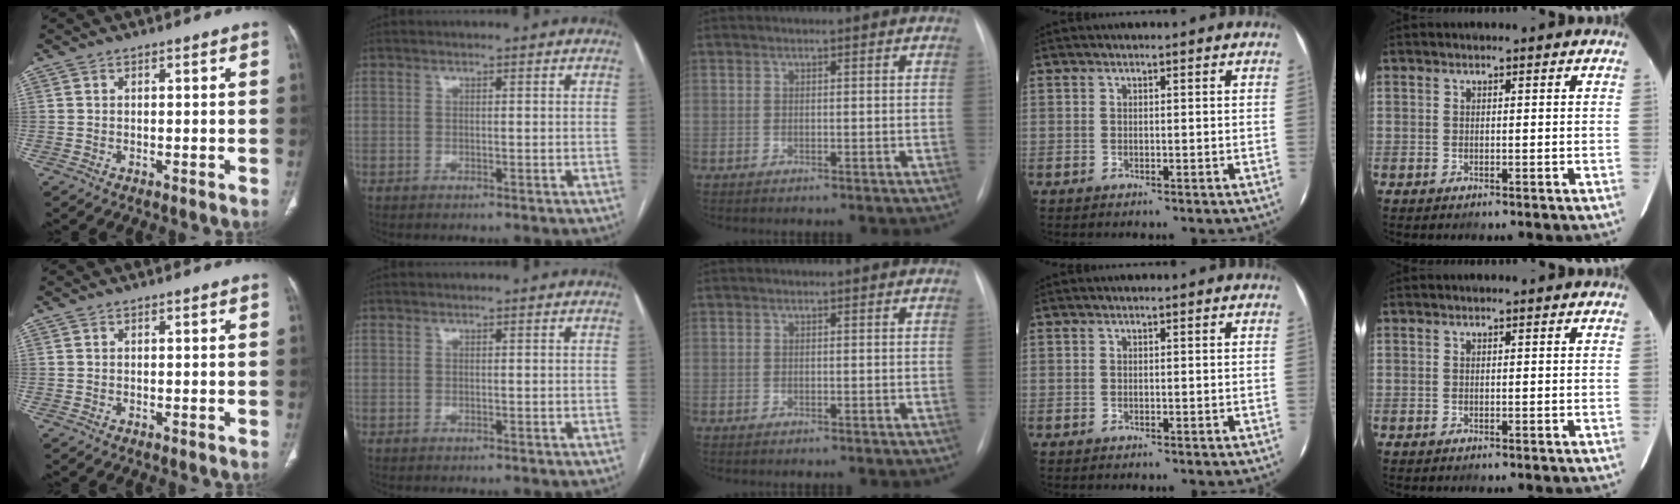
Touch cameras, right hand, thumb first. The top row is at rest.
{}